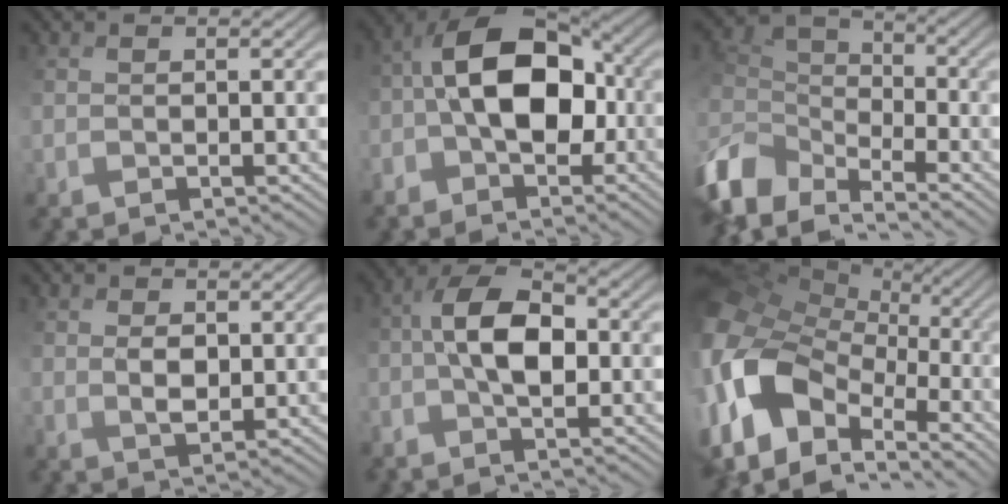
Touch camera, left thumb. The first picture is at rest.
{"total": 10.8, "force": [-1.2, 5.9, 9.0], "torque": [-0.170, 0.014, -0.031]}
{"total": 10.1, "force": [-6.1, 5.4, 6.0], "torque": [-0.176, -0.001, -0.105]}
{"total": 2.4, "force": [1.2, 1.0, 1.8], "torque": [-0.037, 0.005, 0.031]}
{"total": 7.0, "force": [-0.7, 2.7, 6.4], "torque": [-0.118, 0.024, -0.021]}
{"total": 15.7, "force": [-4.2, 10.7, 10.7], "torque": [-0.282, -0.004, -0.070]}